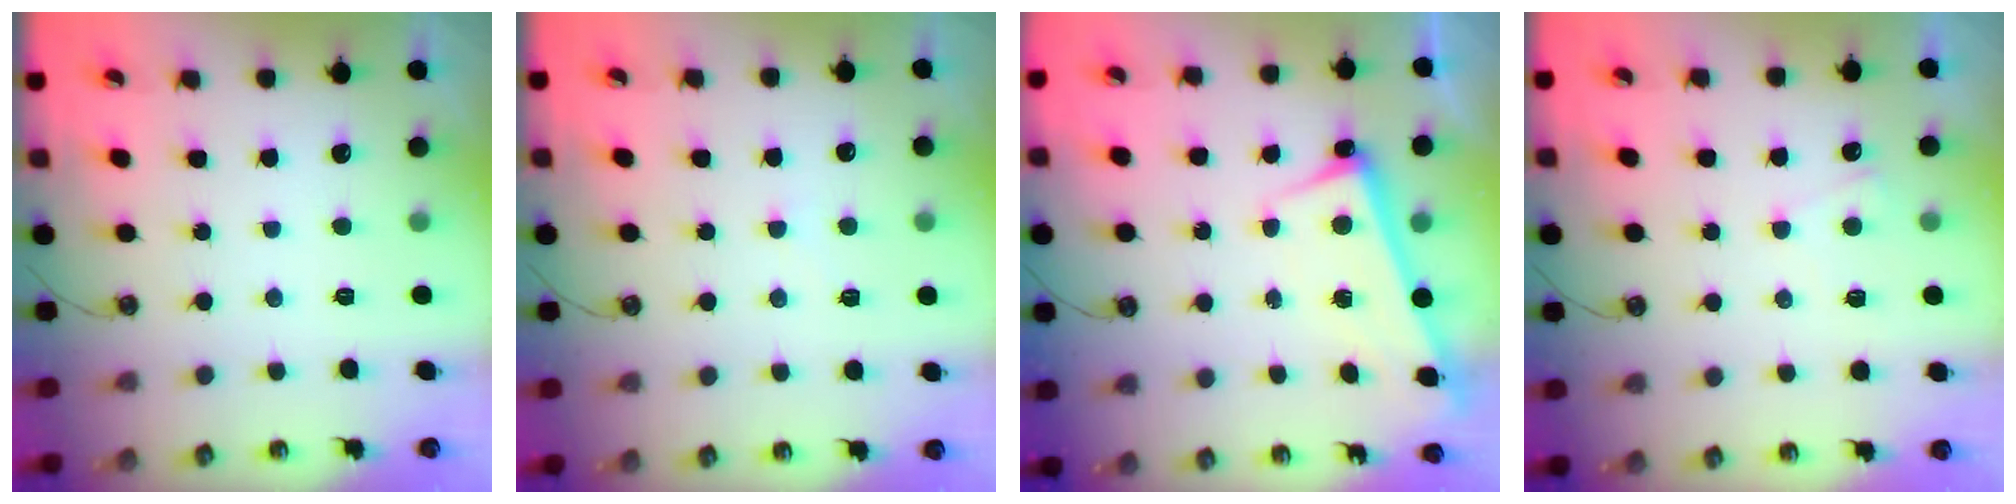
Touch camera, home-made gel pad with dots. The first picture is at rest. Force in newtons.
{"total": 3.0, "press": 3.0, "slide": 0.5}
{"total": 2.7, "press": 2.5, "slide": 1.0}
{"total": 4.9, "press": 4.8, "slide": 0.3}